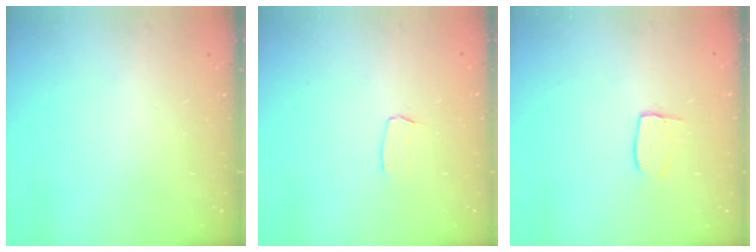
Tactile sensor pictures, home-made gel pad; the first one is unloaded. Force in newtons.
{"total": 3.0, "press": 3.0, "slide": 0.2}
{"total": 5.6, "press": 5.6, "slide": 0.3}